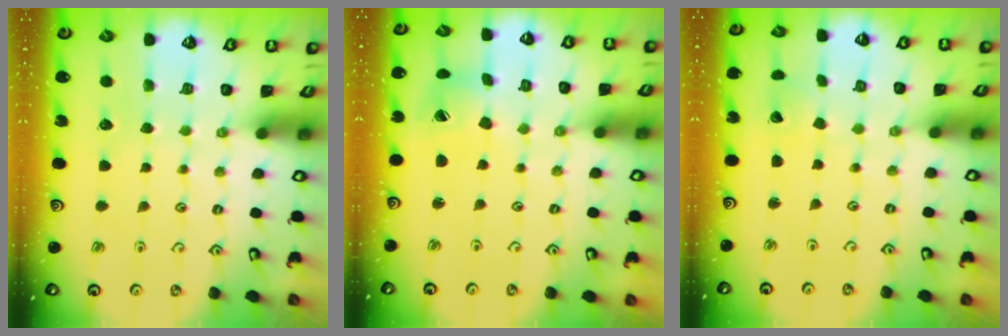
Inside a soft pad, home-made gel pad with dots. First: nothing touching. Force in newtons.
{"total": 6.4, "press": 6.4, "slide": 0.6}
{"total": 2.6, "press": 2.6, "slide": 0.2}